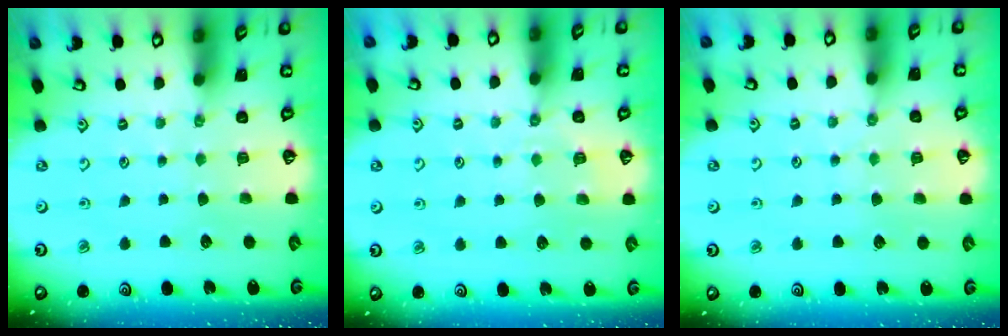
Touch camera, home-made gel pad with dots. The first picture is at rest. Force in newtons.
{"total": 3.0, "press": 2.9, "slide": 0.7}
{"total": 4.5, "press": 4.4, "slide": 0.4}